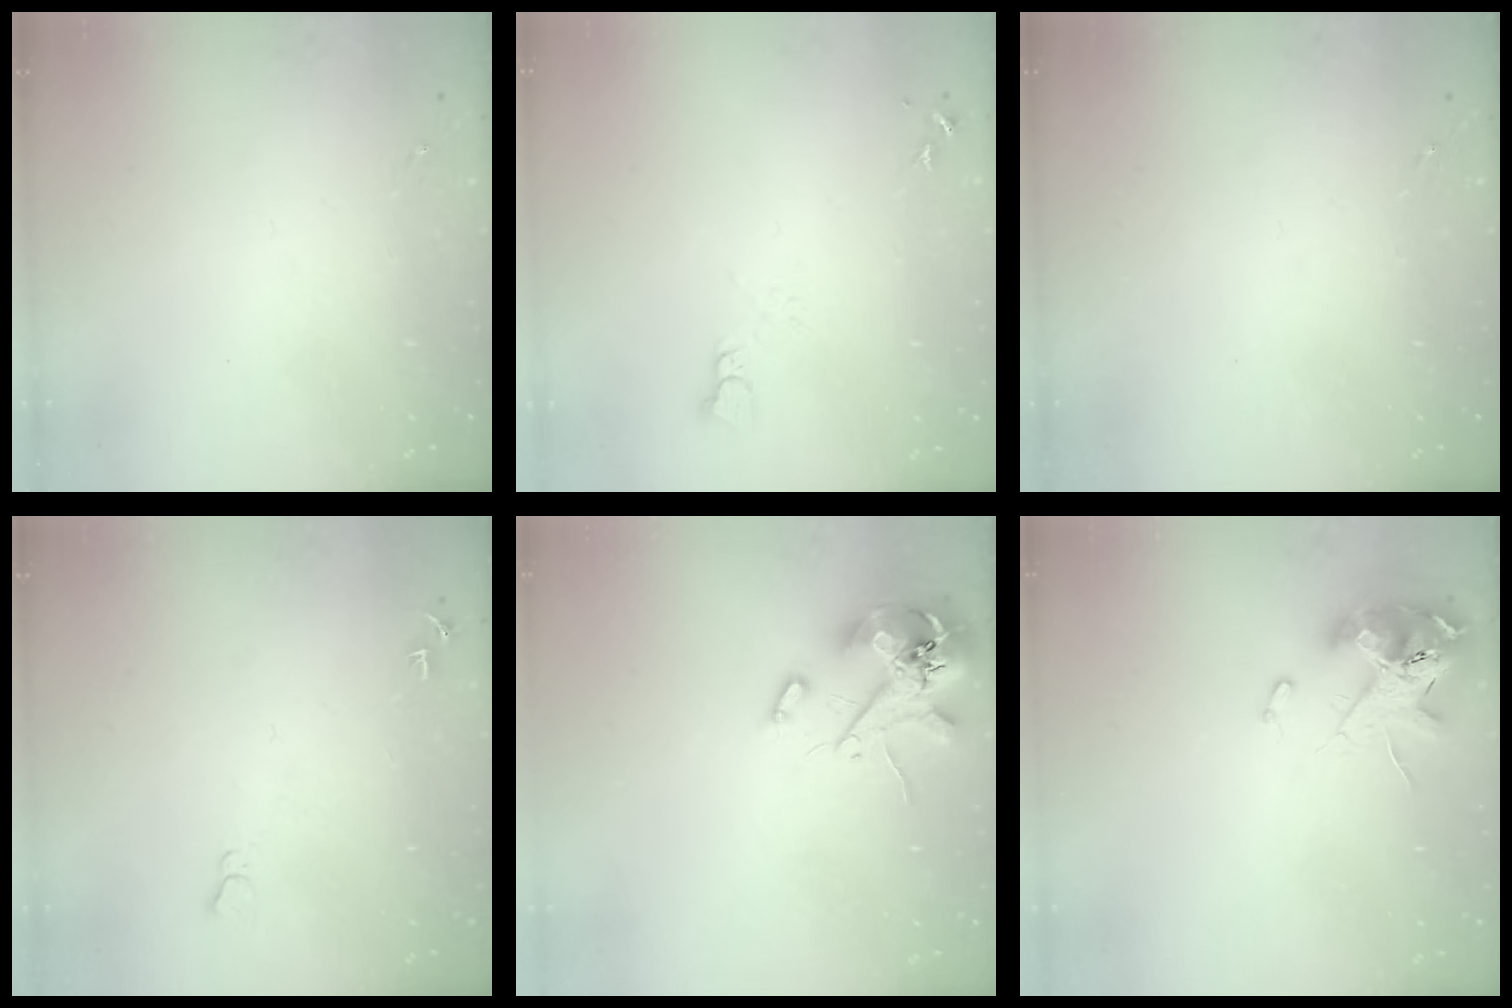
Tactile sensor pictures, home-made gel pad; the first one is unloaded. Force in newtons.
{"total": 2.5, "press": 2.5, "slide": 0.1}
{"total": 0.0}
{"total": 5.7, "press": 5.7, "slide": 0.7}
{"total": 12.7, "press": 12.6, "slide": 1.9}
{"total": 12.7, "press": 12.5, "slide": 2.0}